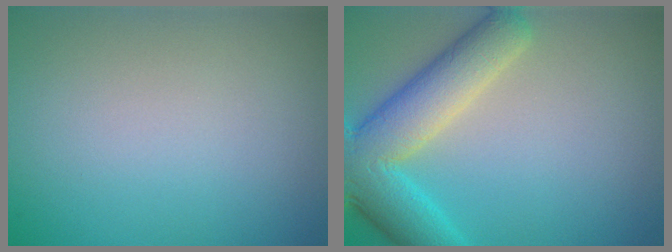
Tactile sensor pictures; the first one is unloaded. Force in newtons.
{"total": 7.7, "press": 7.7, "slide": 0.4}